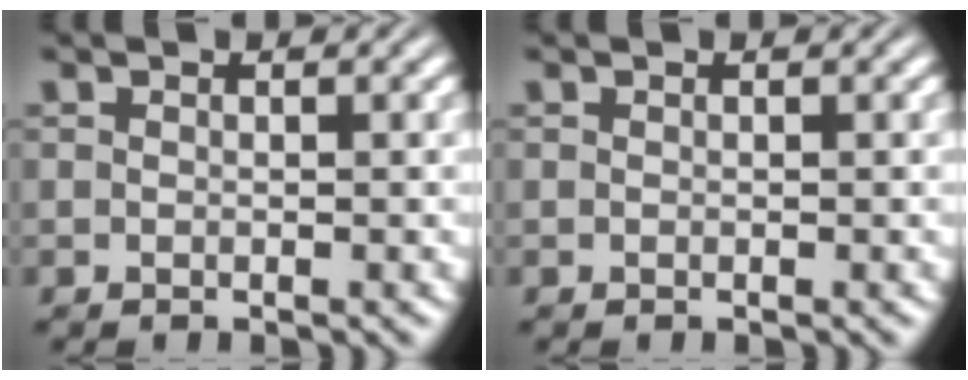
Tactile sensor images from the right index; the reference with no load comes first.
{"total": 0.0}